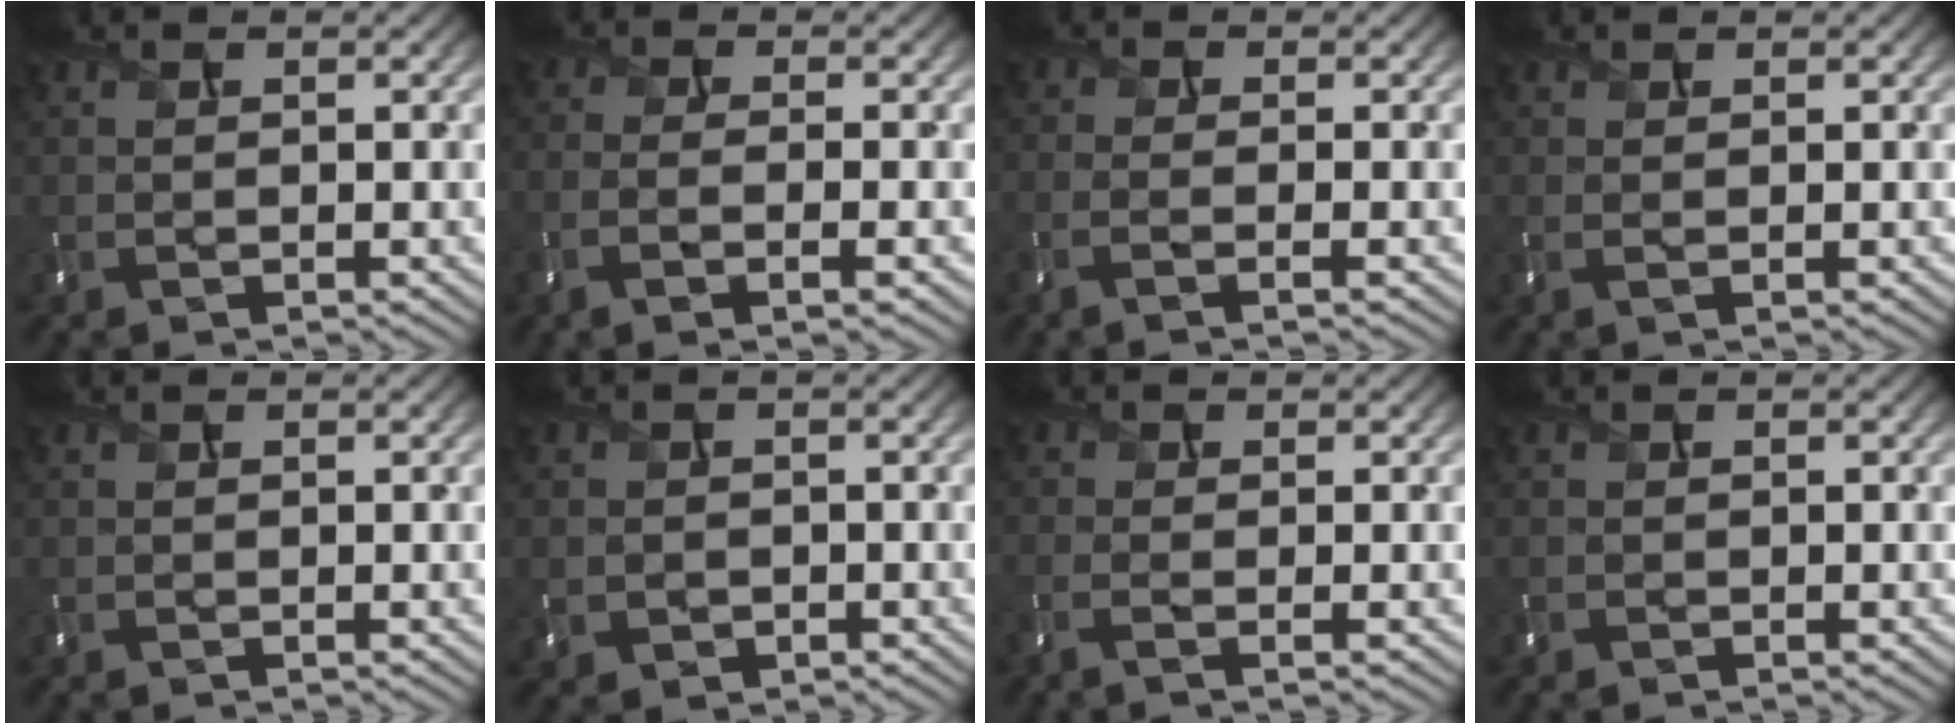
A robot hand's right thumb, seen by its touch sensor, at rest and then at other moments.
{"total": 4.8, "force": [-2.4, 1.2, 3.9], "torque": [-0.074, -0.007, -0.054]}
{"total": 3.0, "force": [-1.6, 0.6, 2.5], "torque": [-0.042, -0.005, -0.047]}
{"total": 0.8, "force": [0.1, 0.0, 0.8], "torque": [-0.020, 0.000, 0.002]}
{"total": 0.0}
{"total": 2.0, "force": [-0.8, 1.6, 0.8], "torque": [-0.015, -0.012, -0.015]}
{"total": 2.4, "force": [-1.1, 0.5, 2.0], "torque": [-0.037, -0.007, -0.033]}
{"total": 0.5, "force": [-0.5, 0.2, 0.0], "torque": [-0.001, -0.005, -0.009]}